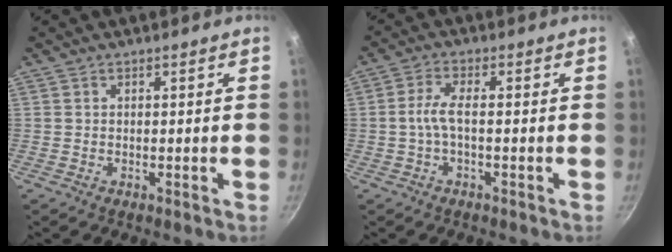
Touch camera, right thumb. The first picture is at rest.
{"total": 4.2, "force": [-0.8, 1.3, 3.9], "torque": [-0.093, 0.016, -0.022]}